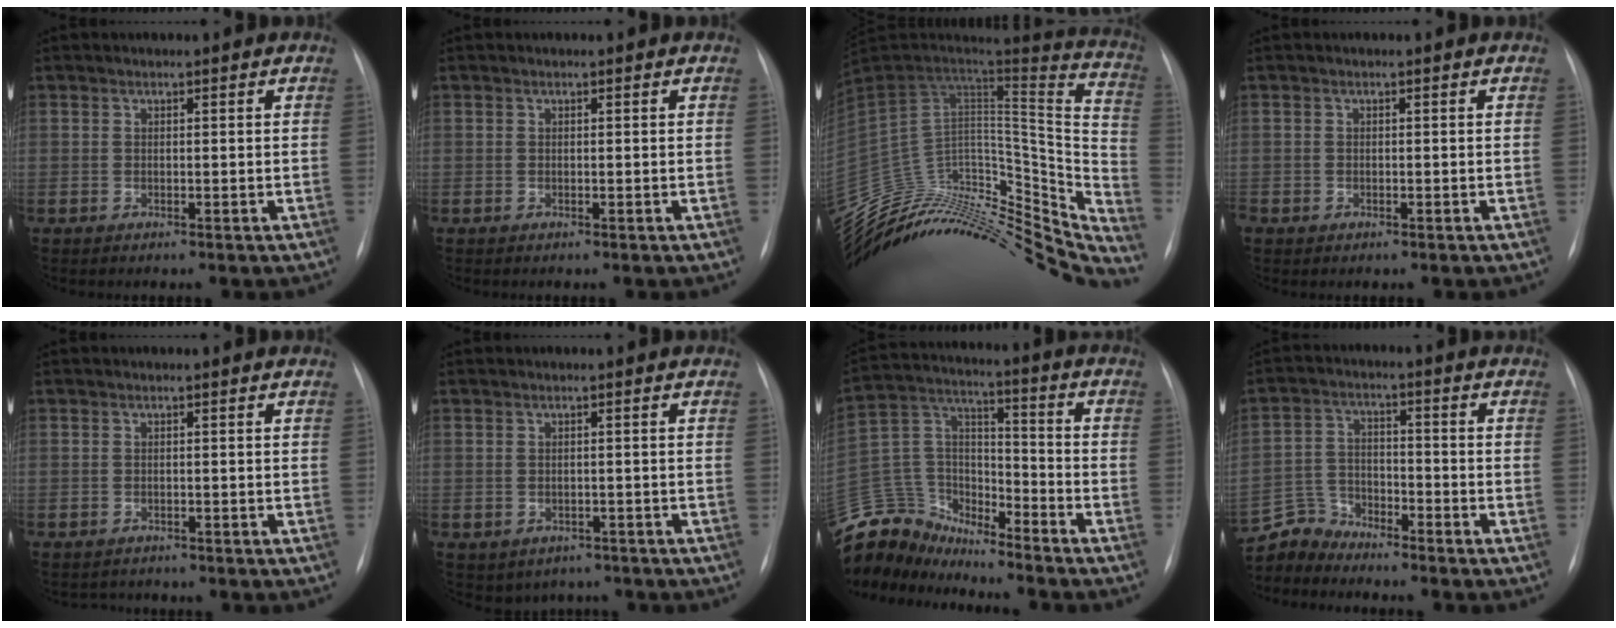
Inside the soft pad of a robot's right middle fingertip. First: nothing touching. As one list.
[{"total": 0.0}, {"total": 36.6, "force": [-31.8, 13.5, 12.4], "torque": [-0.183, 0.031, -0.441]}, {"total": 0.9, "force": [-0.5, 0.8, 0.3], "torque": [-0.003, 0.004, -0.006]}, {"total": 1.6, "force": [-1.4, 0.6, -0.4], "torque": [0.005, -0.002, -0.020]}, {"total": 4.8, "force": [-3.3, 3.3, 0.8], "torque": [-0.003, 0.015, -0.039]}, {"total": 16.9, "force": [-15.9, 4.9, 2.8], "torque": [-0.070, 0.059, -0.292]}, {"total": 5.9, "force": [-5.6, 1.0, -1.2], "torque": [0.023, 0.007, -0.114]}]